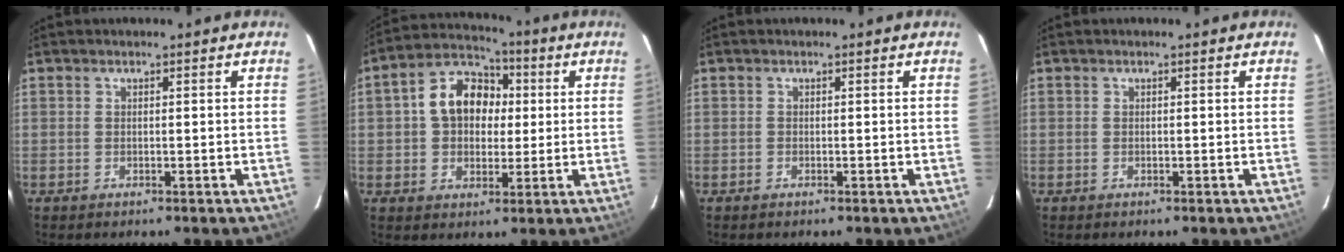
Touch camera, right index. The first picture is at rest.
{"total": 10.9, "force": [1.4, 8.4, 6.8], "torque": [-0.139, 0.039, 0.022]}
{"total": 0.0}
{"total": 0.0}